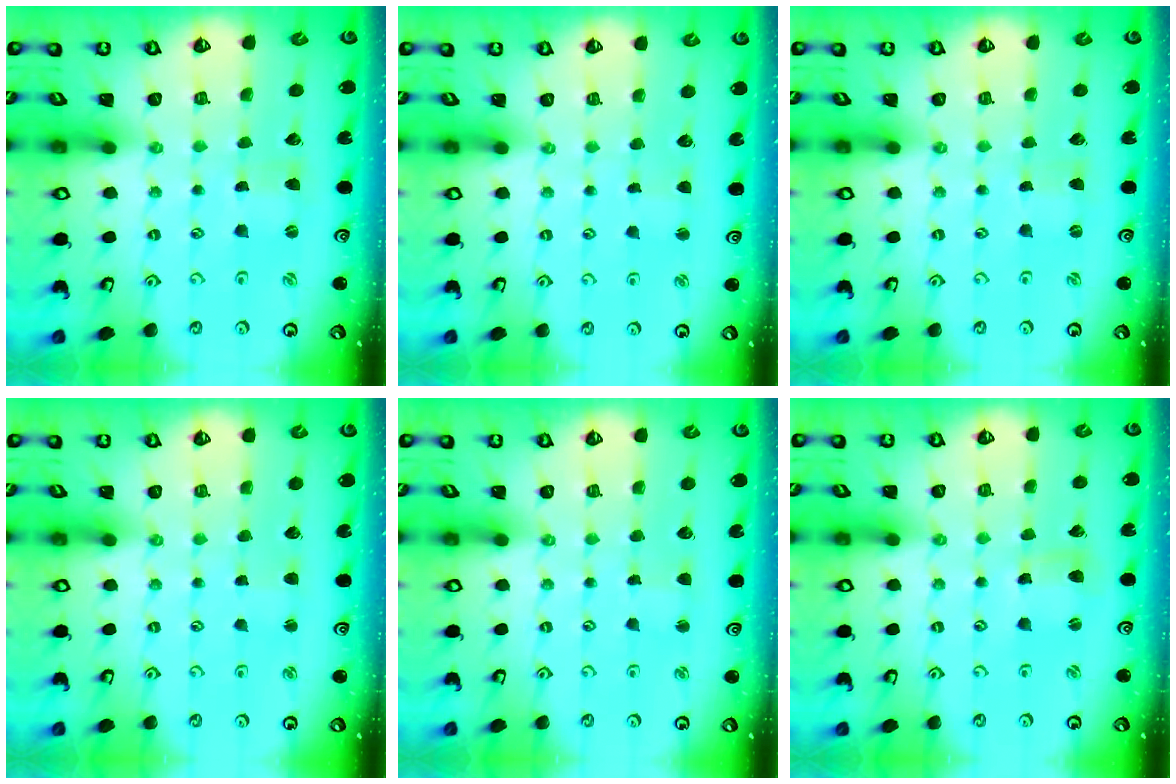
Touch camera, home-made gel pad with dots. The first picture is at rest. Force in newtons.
{"total": 1.3, "press": 1.3, "slide": 0.2}
{"total": 0.0}
{"total": 2.3, "press": 2.3, "slide": 0.2}
{"total": 1.7, "press": 1.7, "slide": 0.1}
{"total": 3.1, "press": 3.1, "slide": 0.2}